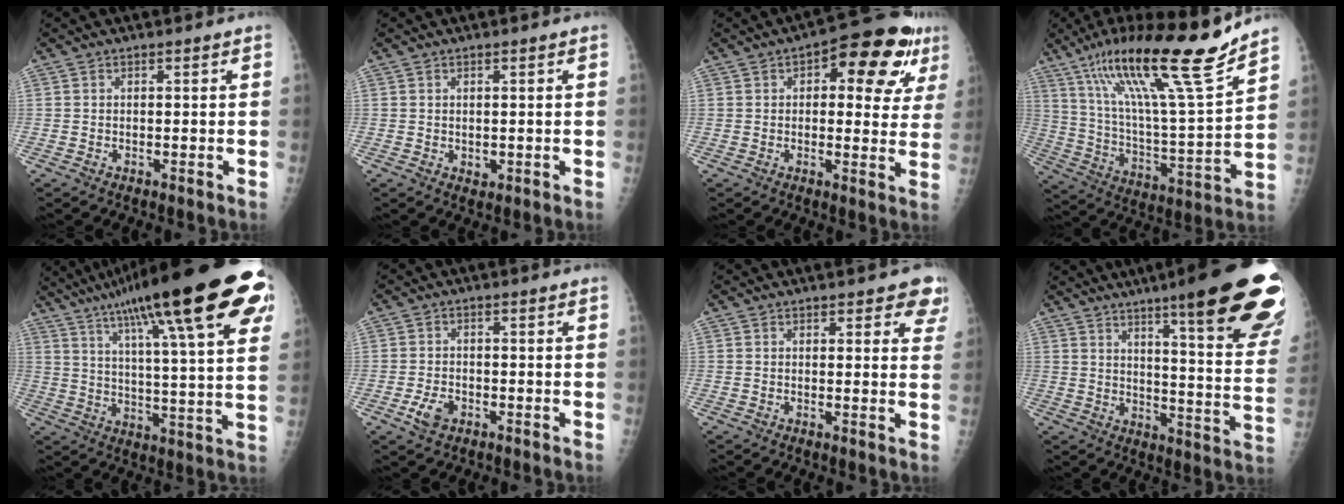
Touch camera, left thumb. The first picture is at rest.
{"total": 1.2, "force": [0.0, 0.9, 0.8], "torque": [-0.008, -0.003, 0.005]}
{"total": 14.9, "force": [5.9, 6.8, 11.8], "torque": [-0.109, 0.004, 0.067]}
{"total": 24.1, "force": [16.7, 1.9, 17.3], "torque": [-0.272, -0.064, 0.292]}
{"total": 30.1, "force": [16.6, 5.7, 24.5], "torque": [-0.341, -0.007, 0.245]}
{"total": 3.6, "force": [-1.7, 2.3, 2.2], "torque": [-0.041, 0.007, -0.029]}
{"total": 5.4, "force": [3.9, 2.3, 3.0], "torque": [0.003, -0.014, 0.034]}
{"total": 26.4, "force": [16.5, 3.6, 20.3], "torque": [-0.222, -0.072, 0.220]}